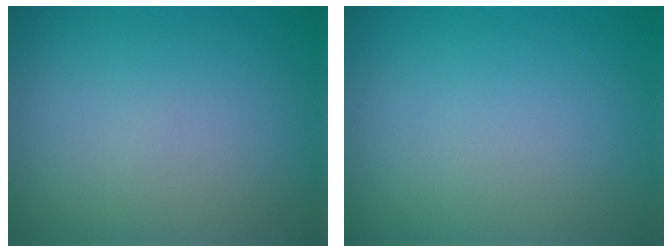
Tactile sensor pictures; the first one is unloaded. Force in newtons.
{"total": 0.0}